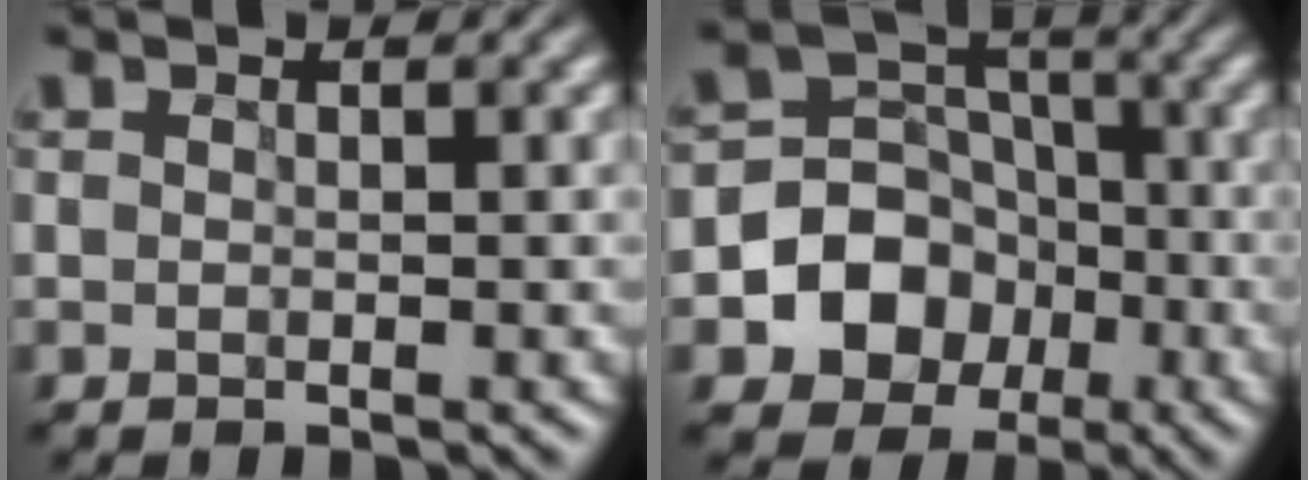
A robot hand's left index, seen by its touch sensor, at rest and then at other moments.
{"total": 7.4, "force": [-2.7, 6.2, 2.9], "torque": [-0.036, 0.008, -0.071]}